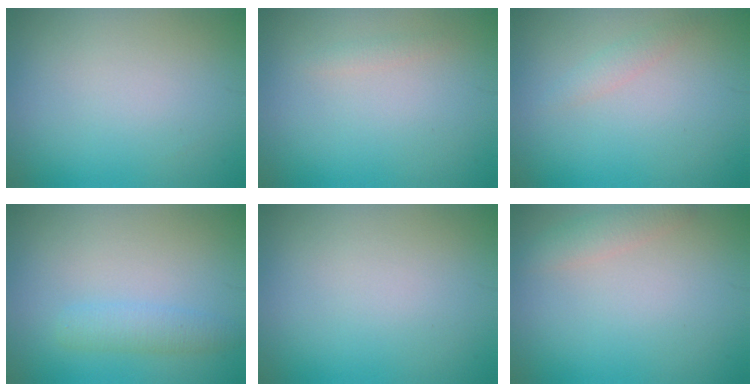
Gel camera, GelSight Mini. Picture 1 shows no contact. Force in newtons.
{"total": 0.7, "press": 0.7, "slide": 0.0}
{"total": 1.2, "press": 1.2, "slide": 0.0}
{"total": 2.2, "press": 2.2, "slide": 0.1}
{"total": 0.0}
{"total": 1.9, "press": 1.9, "slide": 0.1}